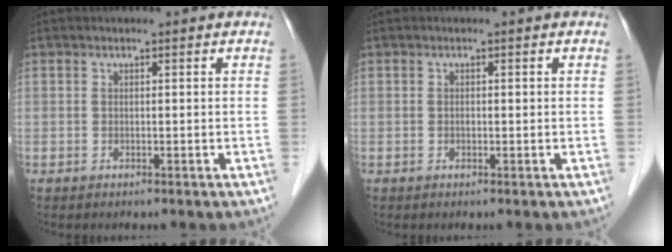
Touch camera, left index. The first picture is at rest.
{"total": 0.5, "force": [0.0, 0.3, 0.4], "torque": [-0.009, 0.000, 0.000]}